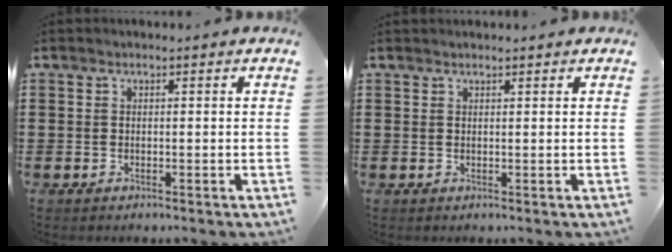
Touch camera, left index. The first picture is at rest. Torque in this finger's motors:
{"motor_torque": [0.19, -0.20, -0.07, -0.04]}